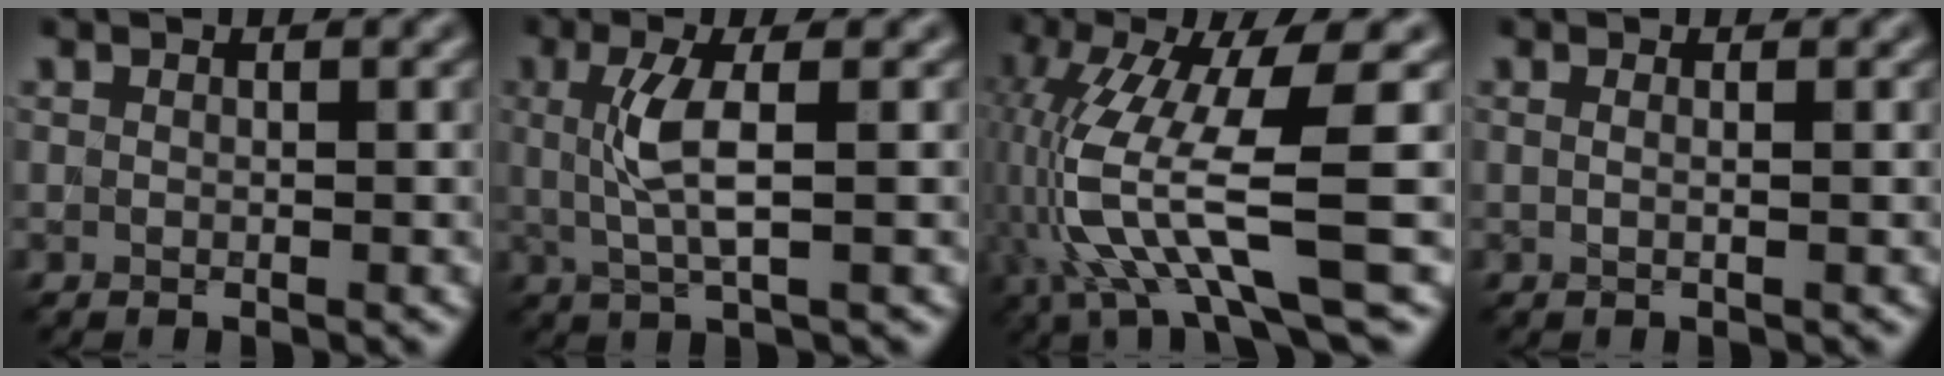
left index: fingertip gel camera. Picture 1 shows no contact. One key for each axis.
{"total": 4.0, "fx": 0.4, "fy": 0.9, "fz": 3.8, "tx": -0.085, "ty": -0.001, "tz": 0.010}
{"total": 10.8, "fx": -2.1, "fy": 2.4, "fz": 10.3, "tx": -0.214, "ty": -0.006, "tz": -0.035}
{"total": 1.0, "fx": 0.1, "fy": 0.4, "fz": 0.9, "tx": -0.010, "ty": -0.006, "tz": -0.007}